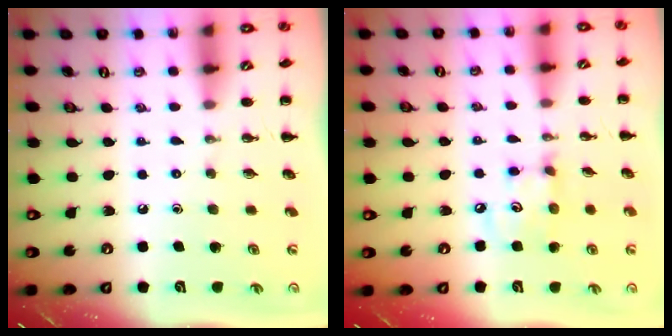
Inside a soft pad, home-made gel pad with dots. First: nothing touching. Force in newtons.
{"total": 5.4, "press": 5.4, "slide": 0.5}